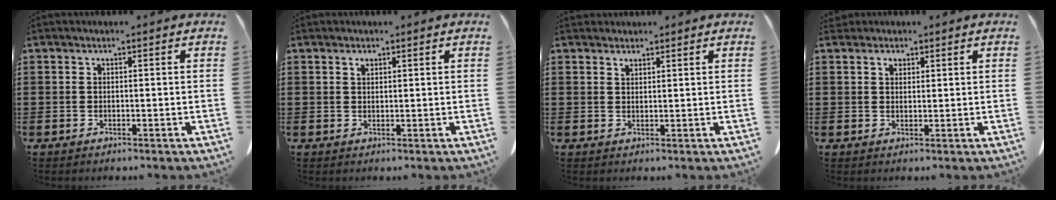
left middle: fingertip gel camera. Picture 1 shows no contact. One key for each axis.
{"total": 0.9, "fx": 0.6, "fy": 0.4, "fz": 0.5, "tx": -0.013, "ty": 0.001, "tz": 0.012}
{"total": 1.3, "fx": 1.2, "fy": 0.4, "fz": 0.3, "tx": -0.008, "ty": 0.000, "tz": 0.024}
{"total": 1.7, "fx": 1.1, "fy": 1.0, "fz": 0.7, "tx": -0.009, "ty": 0.000, "tz": 0.020}